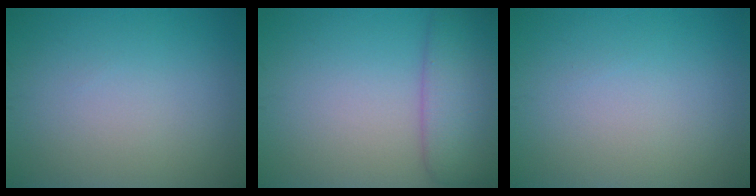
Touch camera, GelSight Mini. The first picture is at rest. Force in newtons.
{"total": 5.1, "press": 5.0, "slide": 0.5}
{"total": 0.0}